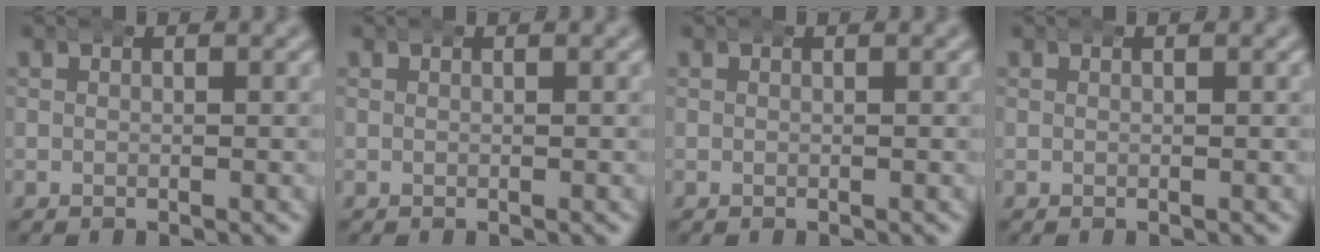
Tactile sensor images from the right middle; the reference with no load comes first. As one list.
[{"total": 0.0}, {"total": 0.0}, {"total": 0.0}]